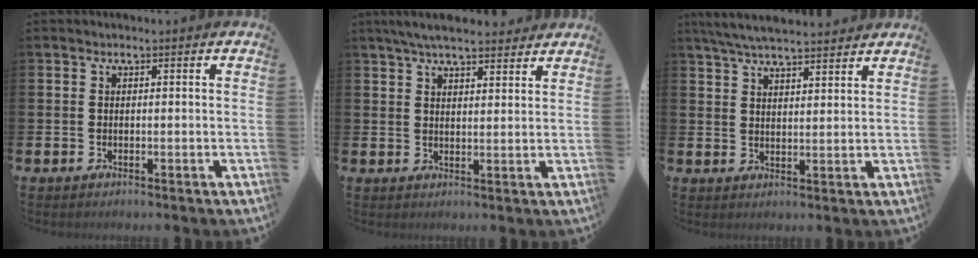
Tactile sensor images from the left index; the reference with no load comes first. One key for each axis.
{"total": 5.1, "fx": 4.7, "fy": 1.0, "fz": 1.7, "tx": -0.040, "ty": -0.013, "tz": 0.087}
{"total": 5.6, "fx": 5.3, "fy": 0.6, "fz": 1.5, "tx": -0.046, "ty": -0.015, "tz": 0.099}